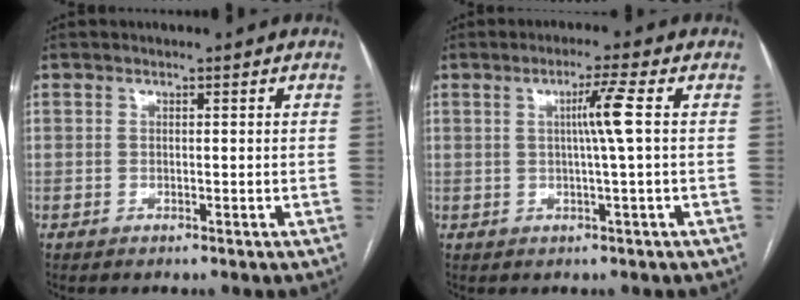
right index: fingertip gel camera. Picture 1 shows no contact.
{"total": 4.4, "force": [0.7, -1.2, 4.2], "torque": [-0.076, 0.001, 0.012]}